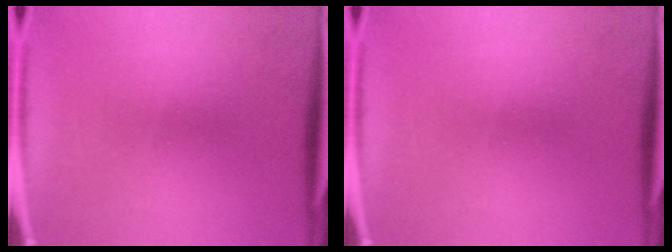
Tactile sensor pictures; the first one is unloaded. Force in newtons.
{"total": 0.0}